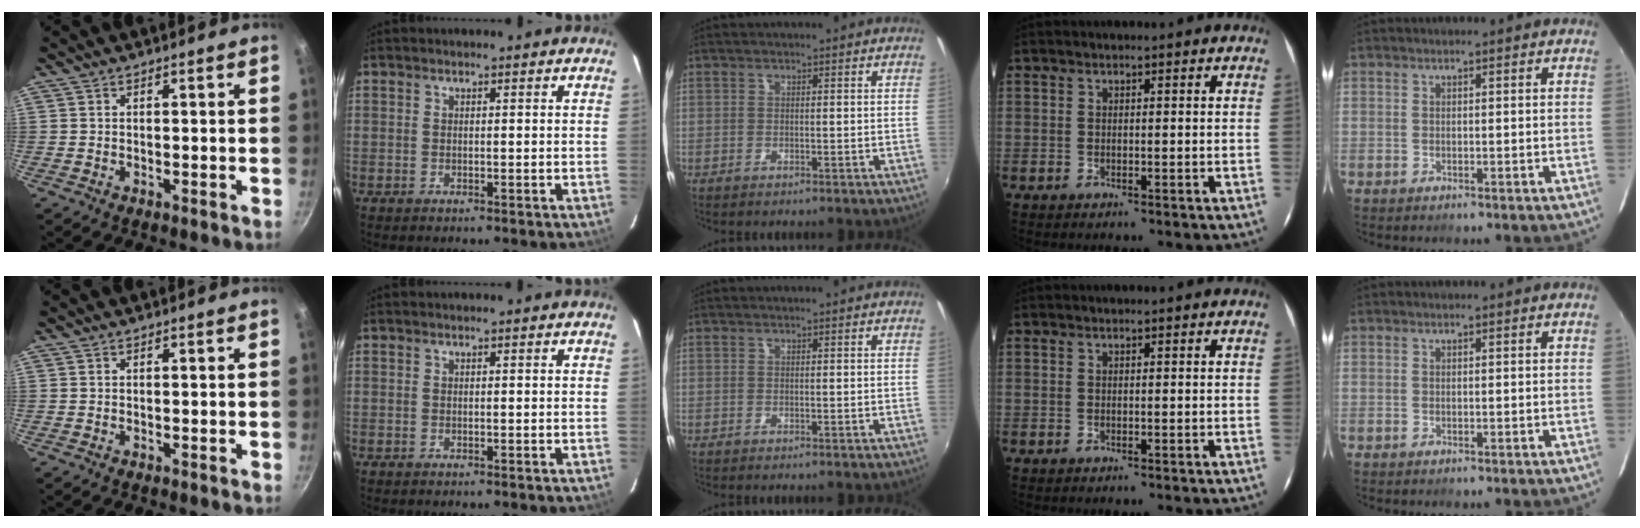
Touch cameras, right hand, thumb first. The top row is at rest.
{}